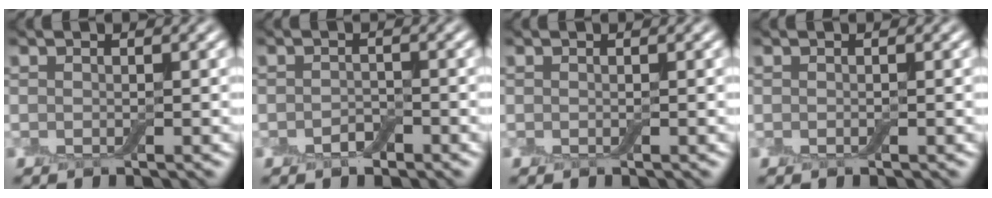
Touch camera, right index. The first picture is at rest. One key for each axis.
{"total": 1.3, "fx": -0.7, "fy": 0.8, "fz": 0.7, "tx": -0.012, "ty": 0.000, "tz": -0.014}
{"total": 0.0}
{"total": 0.0}